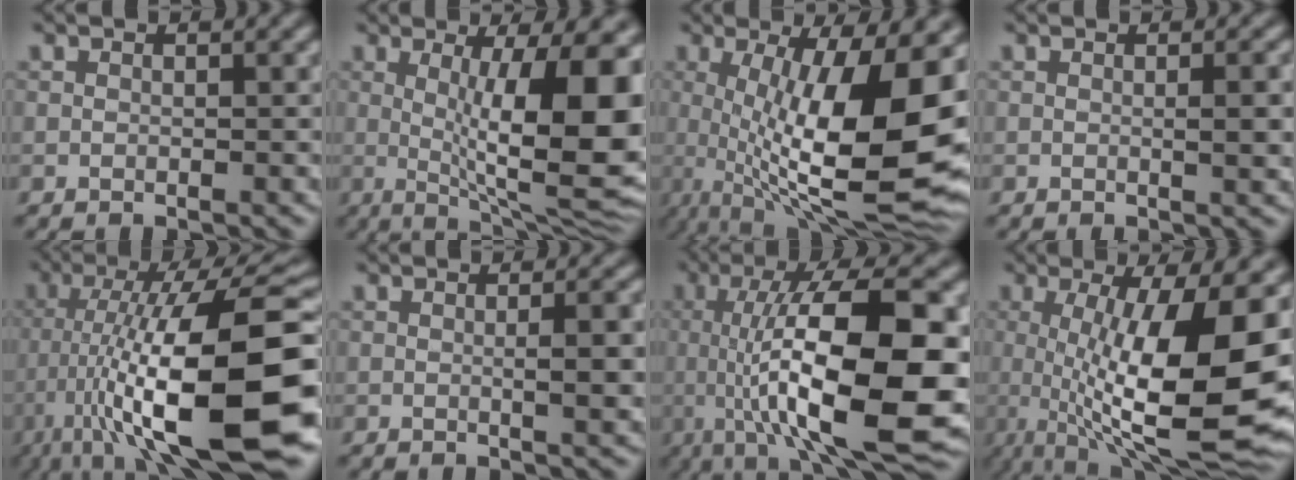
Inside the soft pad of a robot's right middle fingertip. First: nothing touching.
{"total": 12.4, "force": [0.4, 2.8, 12.1], "torque": [-0.158, 0.005, 0.014]}
{"total": 14.6, "force": [0.0, 4.0, 14.0], "torque": [-0.207, 0.002, 0.008]}
{"total": 2.1, "force": [-0.1, 0.3, 2.0], "torque": [-0.028, 0.010, 0.003]}
{"total": 15.5, "force": [-3.6, 3.8, 14.6], "torque": [-0.229, 0.026, -0.050]}
{"total": 3.0, "force": [-0.1, 0.6, 3.0], "torque": [-0.041, 0.011, 0.004]}
{"total": 14.6, "force": [-1.2, 4.5, 13.8], "torque": [-0.193, 0.009, -0.017]}
{"total": 13.1, "force": [-0.3, 3.5, 12.6], "torque": [-0.195, -0.010, 0.001]}